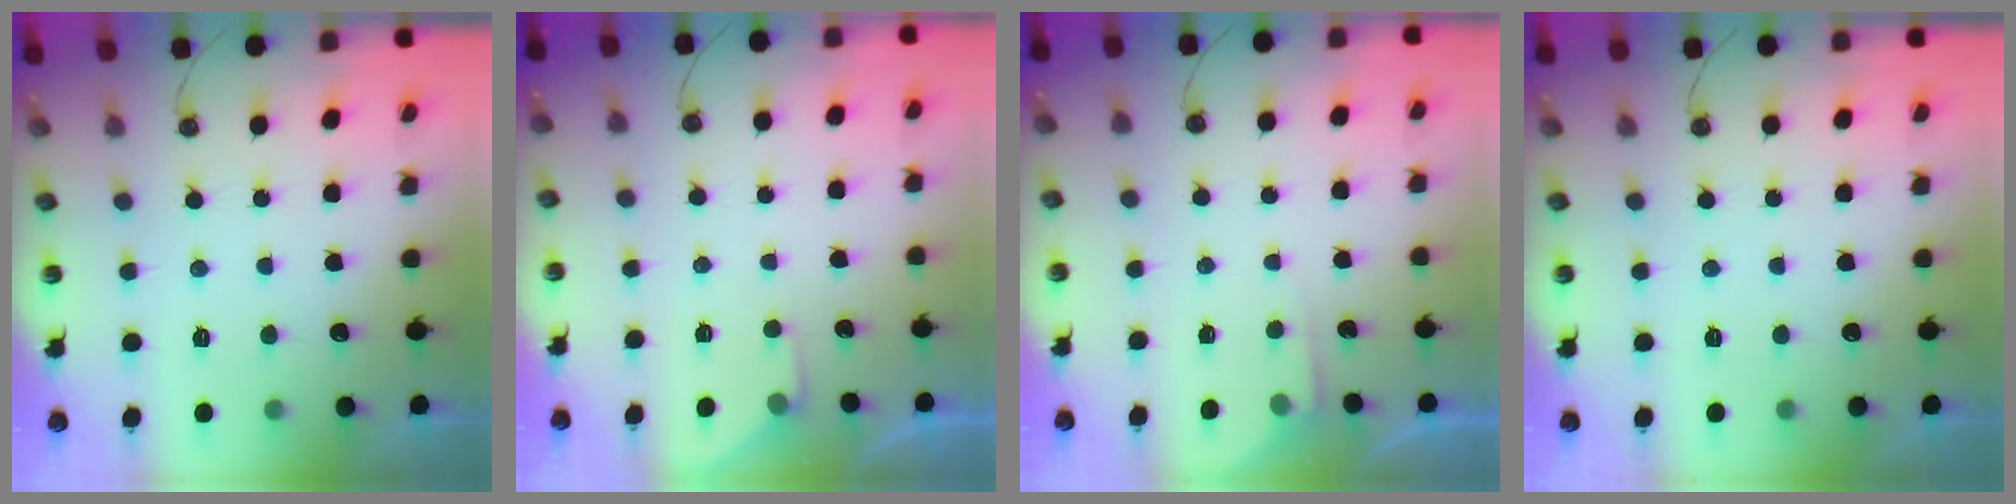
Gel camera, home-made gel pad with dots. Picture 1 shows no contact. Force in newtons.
{"total": 1.9, "press": 1.9, "slide": 0.3}
{"total": 3.7, "press": 3.7, "slide": 0.4}
{"total": 0.0}